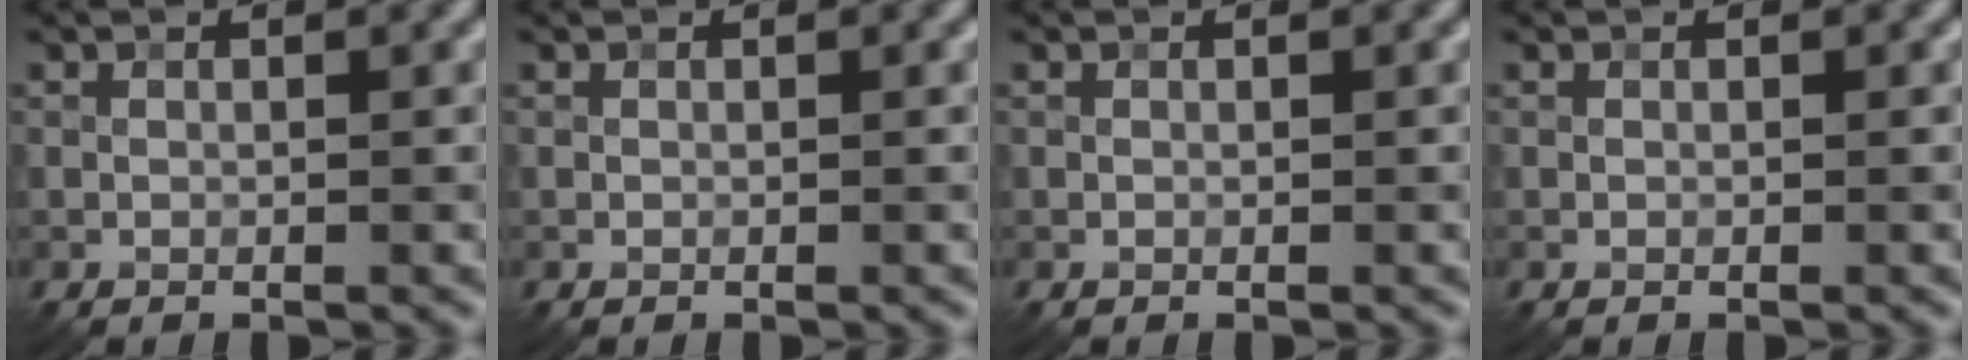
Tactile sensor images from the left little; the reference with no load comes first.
{"total": 0.0}
{"total": 0.0}
{"total": 0.0}